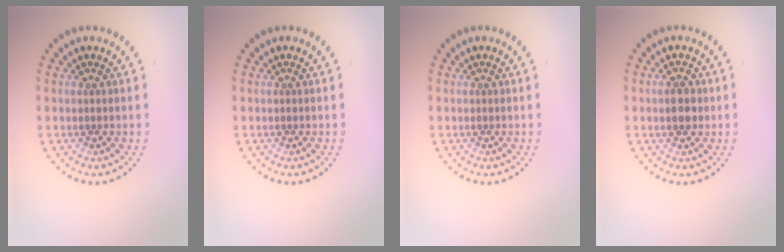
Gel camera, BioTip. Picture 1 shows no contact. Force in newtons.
{"total": 0.0}
{"total": 0.0}
{"total": 2.5, "press": 2.5, "slide": 0.1}